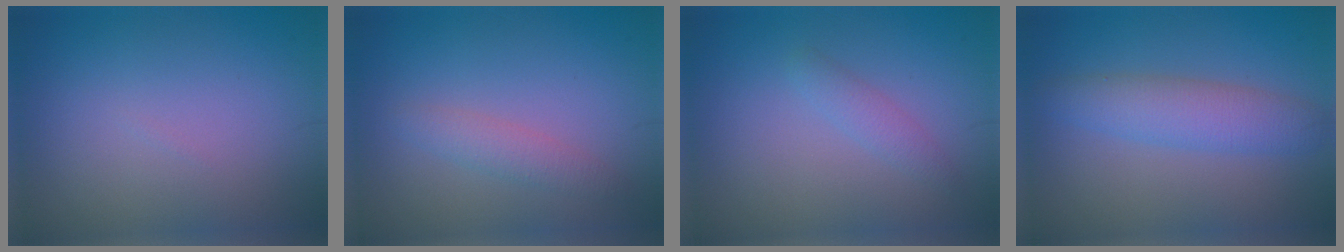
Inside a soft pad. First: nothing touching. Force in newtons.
{"total": 1.9, "press": 1.9, "slide": 0.1}
{"total": 1.4, "press": 1.4, "slide": 0.0}
{"total": 4.0, "press": 4.0, "slide": 0.2}